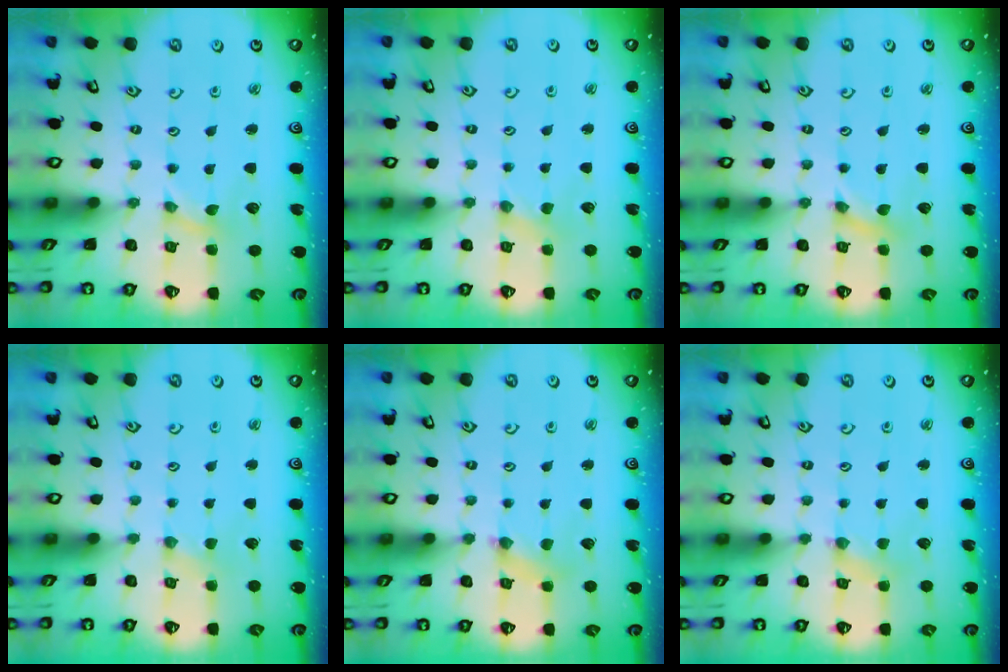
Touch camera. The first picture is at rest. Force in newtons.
{"total": 1.1, "press": 1.1, "slide": 0.2}
{"total": 0.0}
{"total": 1.0, "press": 1.0, "slide": 0.2}
{"total": 1.3, "press": 1.3, "slide": 0.3}
{"total": 2.0, "press": 1.9, "slide": 0.3}